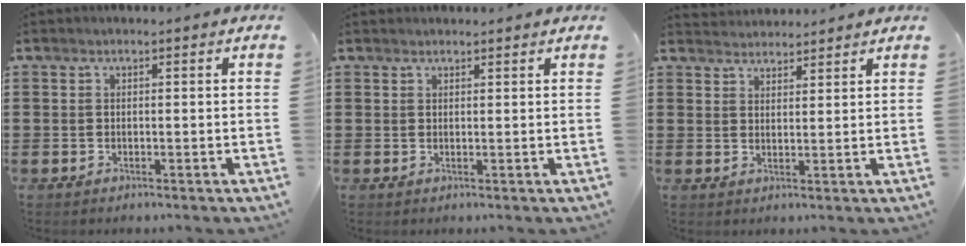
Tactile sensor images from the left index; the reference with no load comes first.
{"total": 0.9, "force": [0.9, 0.0, 0.0], "torque": [-0.002, 0.000, 0.019]}
{"total": 2.6, "force": [2.5, 0.2, -0.5], "torque": [0.002, -0.006, 0.049]}